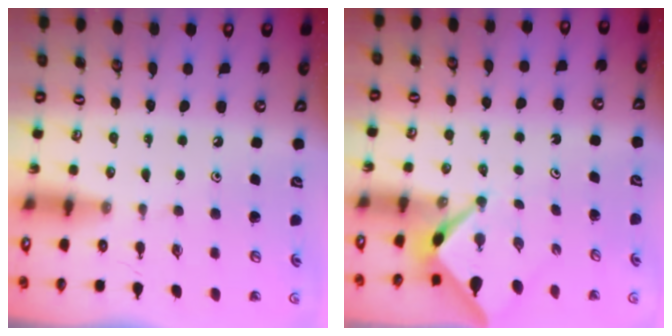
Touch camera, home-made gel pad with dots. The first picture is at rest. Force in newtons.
{"total": 2.5, "press": 2.5, "slide": 0.3}